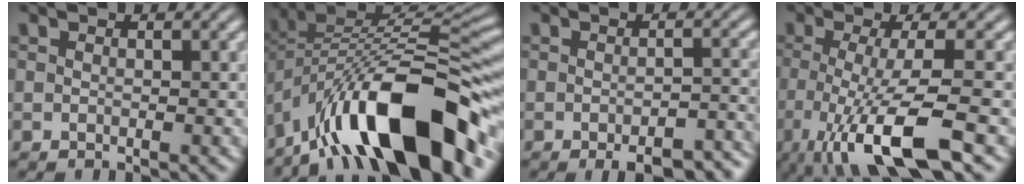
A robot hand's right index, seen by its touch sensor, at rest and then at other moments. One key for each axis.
{"total": 13.7, "fx": -5.3, "fy": 6.4, "fz": 10.9, "tx": -0.178, "ty": -0.028, "tz": -0.069}
{"total": 4.9, "fx": -4.3, "fy": 0.9, "fz": 2.1, "tx": -0.023, "ty": -0.010, "tz": -0.062}
{"total": 8.7, "fx": -3.6, "fy": 1.9, "fz": 7.7, "tx": -0.152, "ty": -0.039, "tz": -0.033}